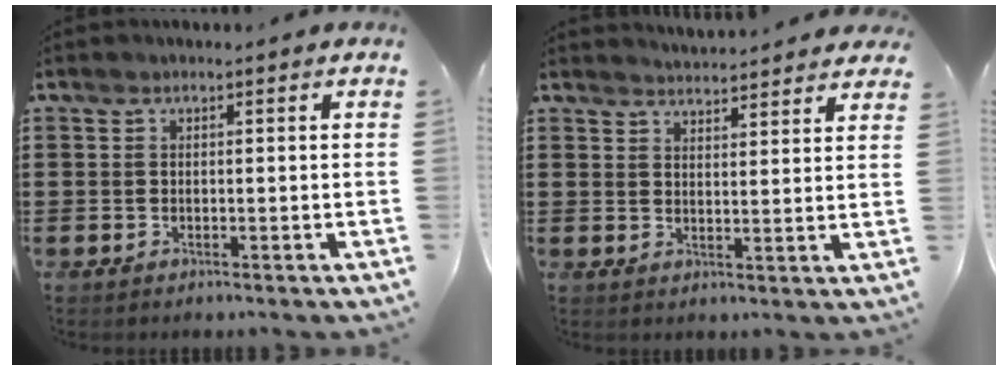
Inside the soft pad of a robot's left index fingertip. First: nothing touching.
{"total": 3.5, "force": [3.5, -0.2, 0.1], "torque": [-0.013, -0.017, 0.063]}